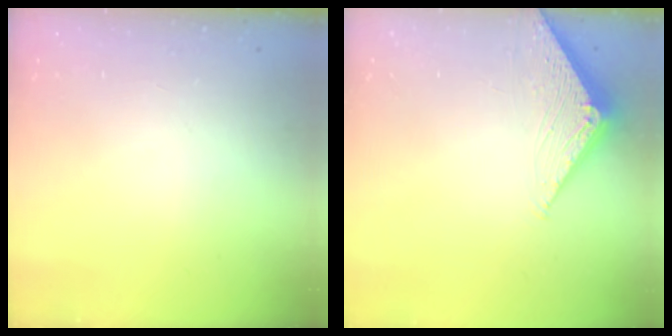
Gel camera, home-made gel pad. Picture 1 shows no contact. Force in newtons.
{"total": 4.0, "press": 3.9, "slide": 0.5}